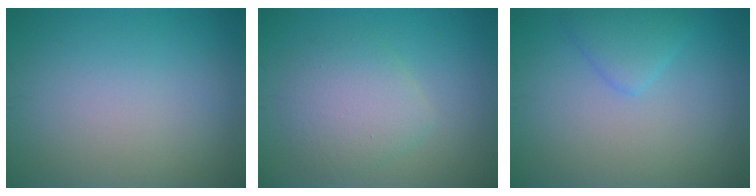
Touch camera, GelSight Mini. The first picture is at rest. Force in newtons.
{"total": 3.6, "press": 3.6, "slide": 0.4}
{"total": 2.1, "press": 2.1, "slide": 0.2}